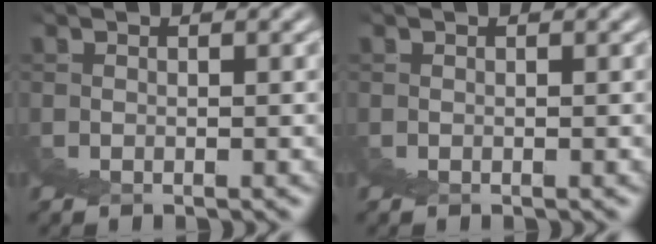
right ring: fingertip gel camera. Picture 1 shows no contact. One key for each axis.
{"total": 0.0}